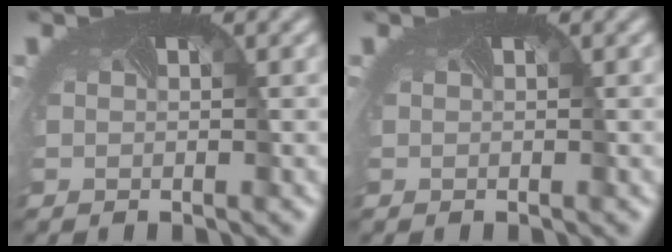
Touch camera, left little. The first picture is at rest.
{"total": 0.0}